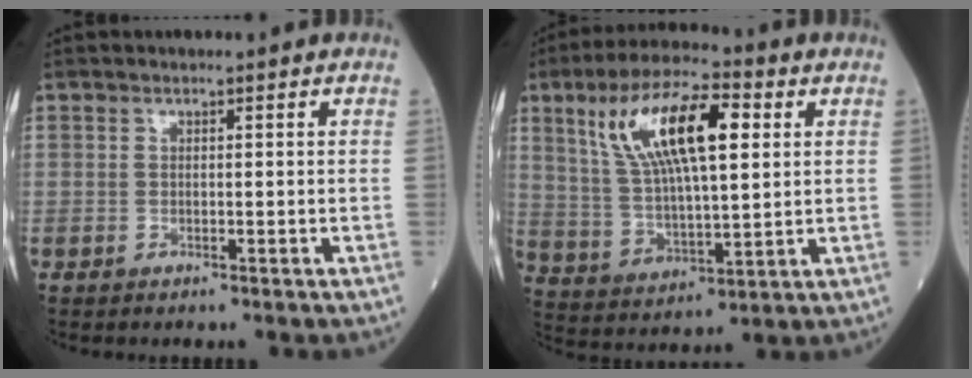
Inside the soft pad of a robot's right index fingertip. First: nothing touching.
{"total": 15.6, "force": [5.4, 4.4, 14.0], "torque": [-0.271, 0.021, 0.101]}